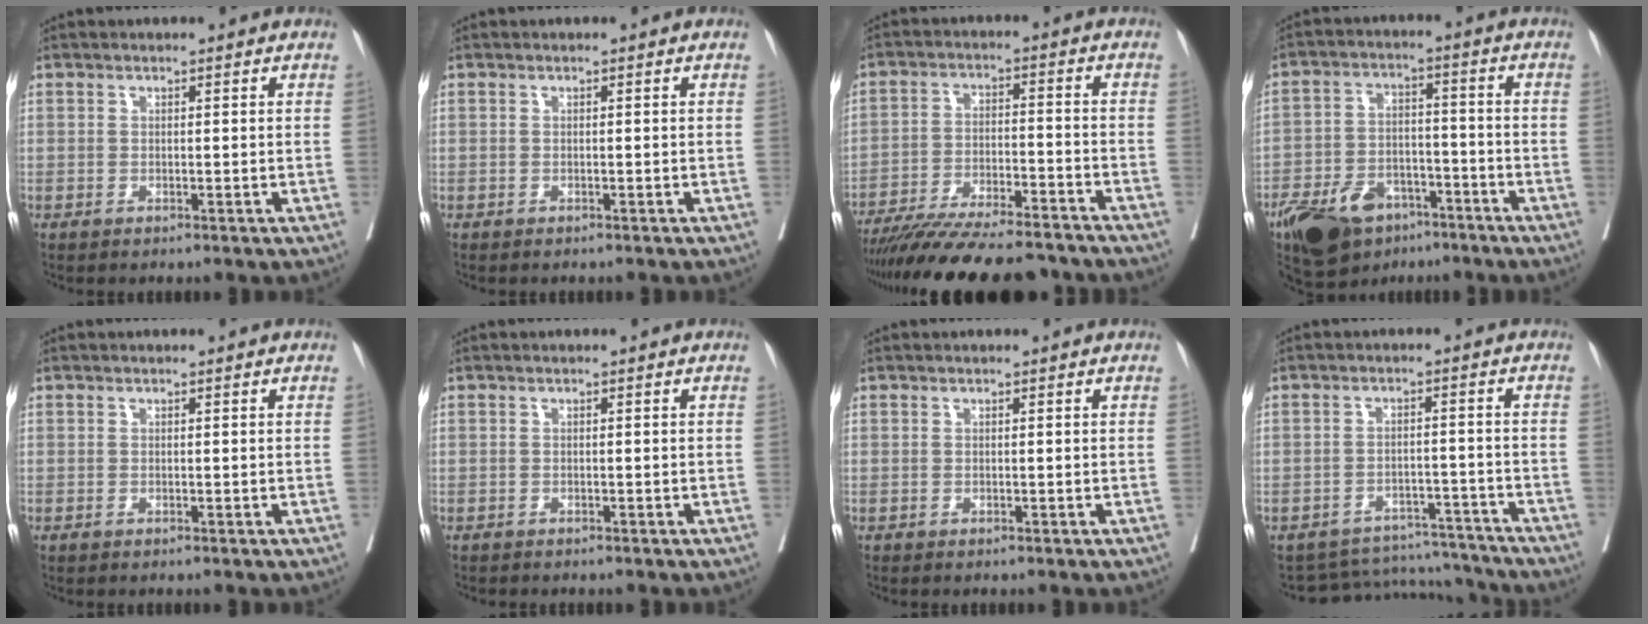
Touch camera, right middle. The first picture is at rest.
{"total": 0.0}
{"total": 19.2, "force": [-17.1, 2.5, 8.4], "torque": [-0.138, -0.012, -0.255]}
{"total": 14.8, "force": [-9.8, 7.9, 7.8], "torque": [-0.143, -0.001, -0.162]}
{"total": 0.0}
{"total": 0.6, "force": [-0.4, 0.0, 0.4], "torque": [-0.013, -0.002, -0.006]}
{"total": 0.0}
{"total": 8.5, "force": [-8.3, 1.6, -1.3], "torque": [0.020, 0.033, -0.109]}